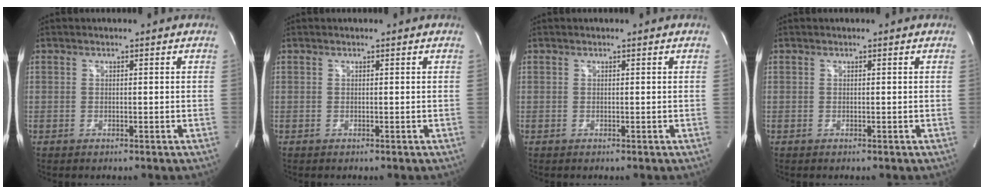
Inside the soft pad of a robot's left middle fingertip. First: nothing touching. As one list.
[{"total": 0.0}, {"total": 0.0}, {"total": 0.0}]